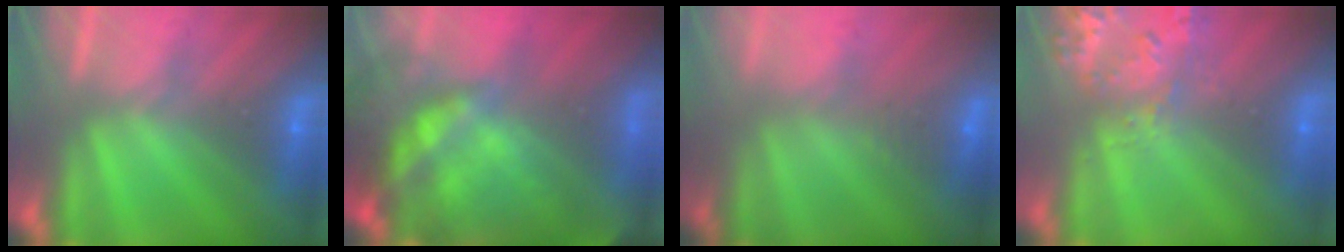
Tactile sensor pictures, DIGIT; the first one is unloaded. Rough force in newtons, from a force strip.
{"total": 11.6}
{"total": 2.4}
{"total": 2.8}